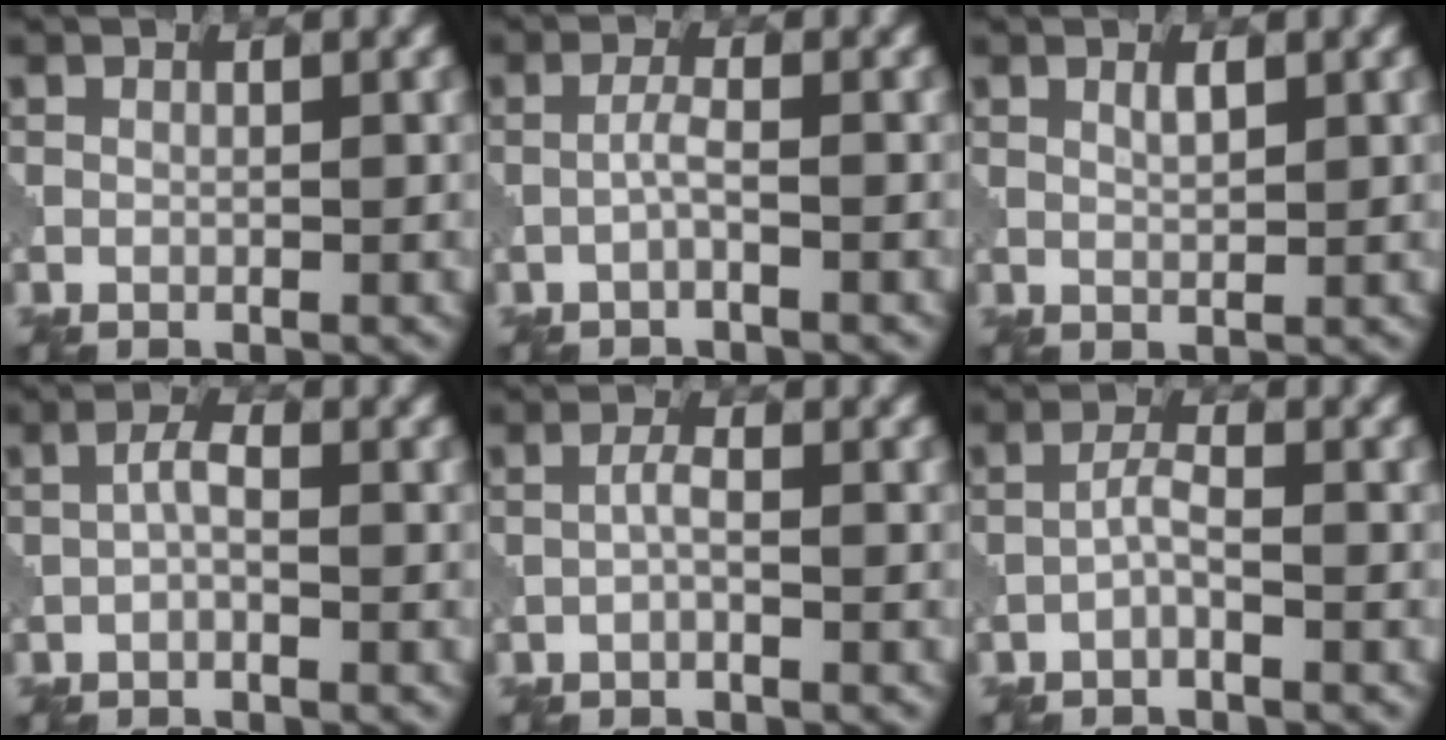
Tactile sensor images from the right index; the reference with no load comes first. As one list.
[{"total": 1.3, "force": [-0.6, 0.0, 1.2], "torque": [-0.025, 0.006, -0.015]}, {"total": 1.2, "force": [0.7, 0.3, 0.9], "torque": [-0.020, 0.000, 0.012]}, {"total": 1.6, "force": [-0.4, 0.5, 1.5], "torque": [-0.030, 0.007, -0.013]}, {"total": 1.2, "force": [-0.5, 0.2, 1.1], "torque": [-0.022, 0.005, -0.013]}, {"total": 1.5, "force": [-0.8, 0.2, 1.2], "torque": [-0.026, 0.008, -0.022]}]